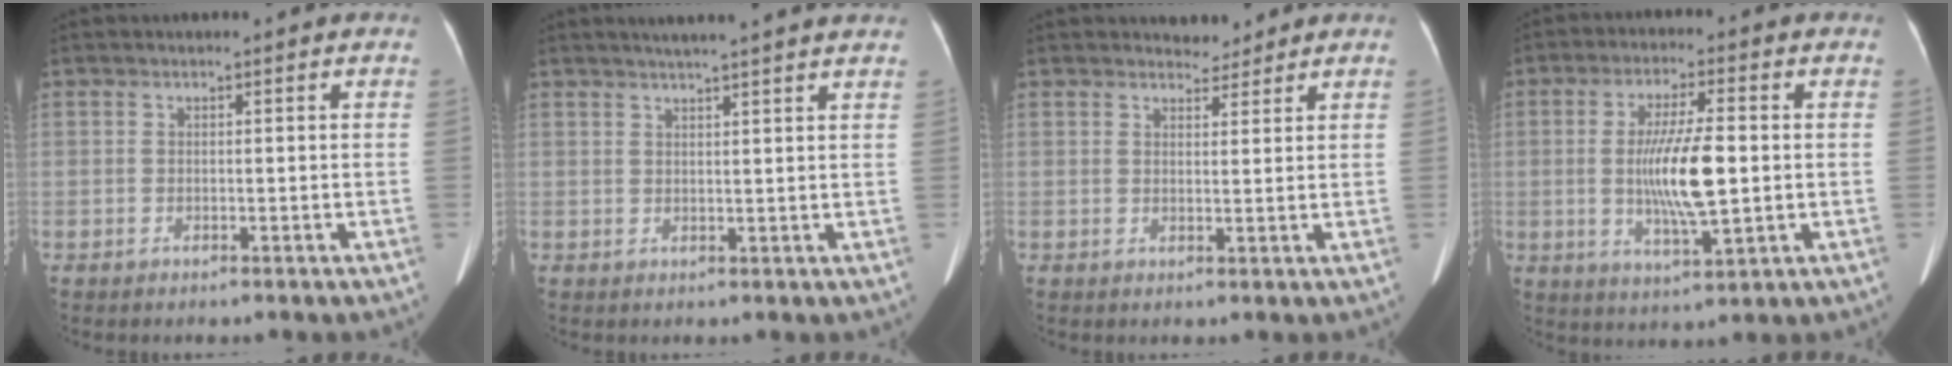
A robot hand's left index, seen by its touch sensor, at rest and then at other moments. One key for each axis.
{"total": 9.4, "fx": 8.2, "fy": -0.2, "fz": 4.5, "tx": -0.063, "ty": 0.022, "tz": 0.089}
{"total": 2.3, "fx": 2.2, "fy": 0.9, "fz": -0.1, "tx": 0.002, "ty": -0.003, "tz": 0.032}
{"total": 10.2, "fx": -0.3, "fy": 1.5, "fz": 10.0, "tx": -0.192, "ty": -0.008, "tz": -0.005}